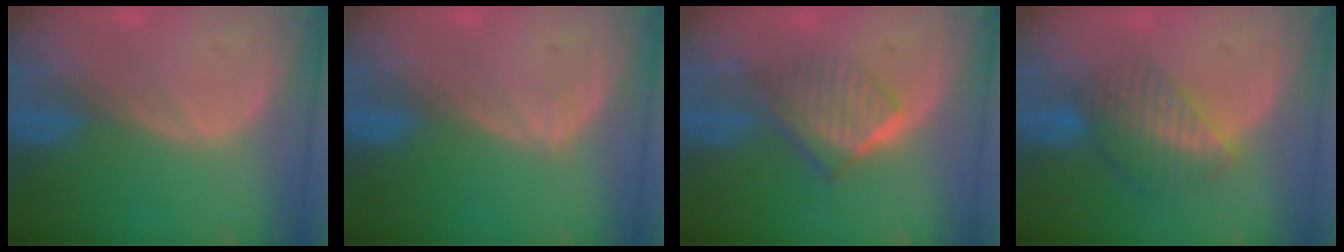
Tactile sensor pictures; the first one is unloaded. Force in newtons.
{"total": 0.5, "press": 0.5, "slide": 0.2}
{"total": 6.5, "press": 5.7, "slide": 3.1}
{"total": 6.8, "press": 5.9, "slide": 3.4}